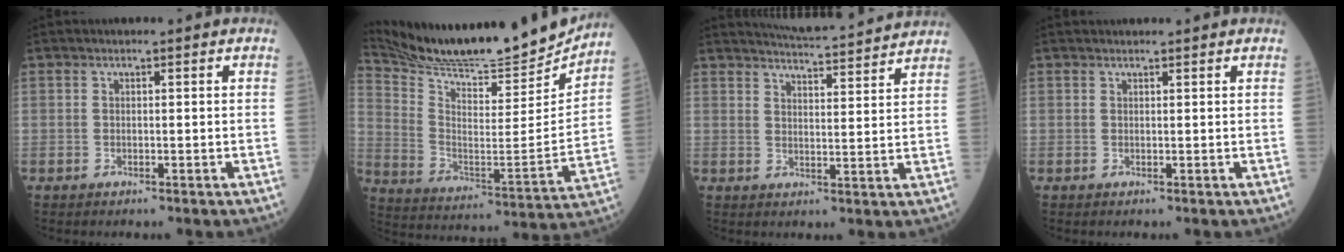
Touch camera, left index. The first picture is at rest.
{"total": 21.7, "force": [20.6, 1.4, 6.9], "torque": [-0.137, -0.056, 0.317]}
{"total": 11.8, "force": [11.3, 0.0, 3.2], "torque": [-0.053, 0.009, 0.147]}
{"total": 2.4, "force": [2.3, 0.1, 0.5], "torque": [-0.006, 0.022, 0.033]}